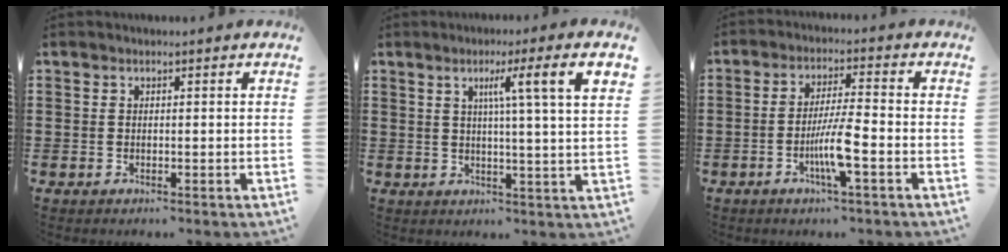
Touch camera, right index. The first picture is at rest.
{"total": 7.2, "force": [2.6, -0.6, 6.7], "torque": [-0.119, -0.009, 0.034]}
{"total": 6.6, "force": [-2.4, 0.4, 6.1], "torque": [-0.122, -0.012, -0.049]}